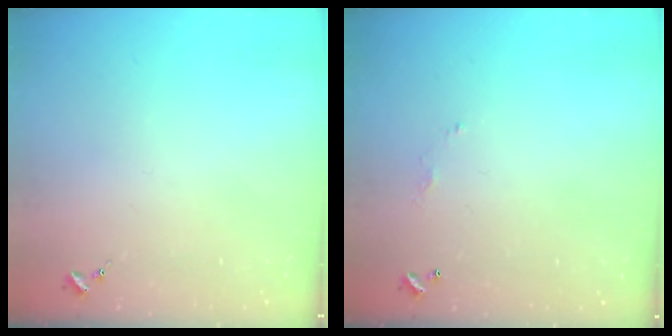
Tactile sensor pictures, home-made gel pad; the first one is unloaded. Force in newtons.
{"total": 3.6, "press": 3.6, "slide": 0.1}